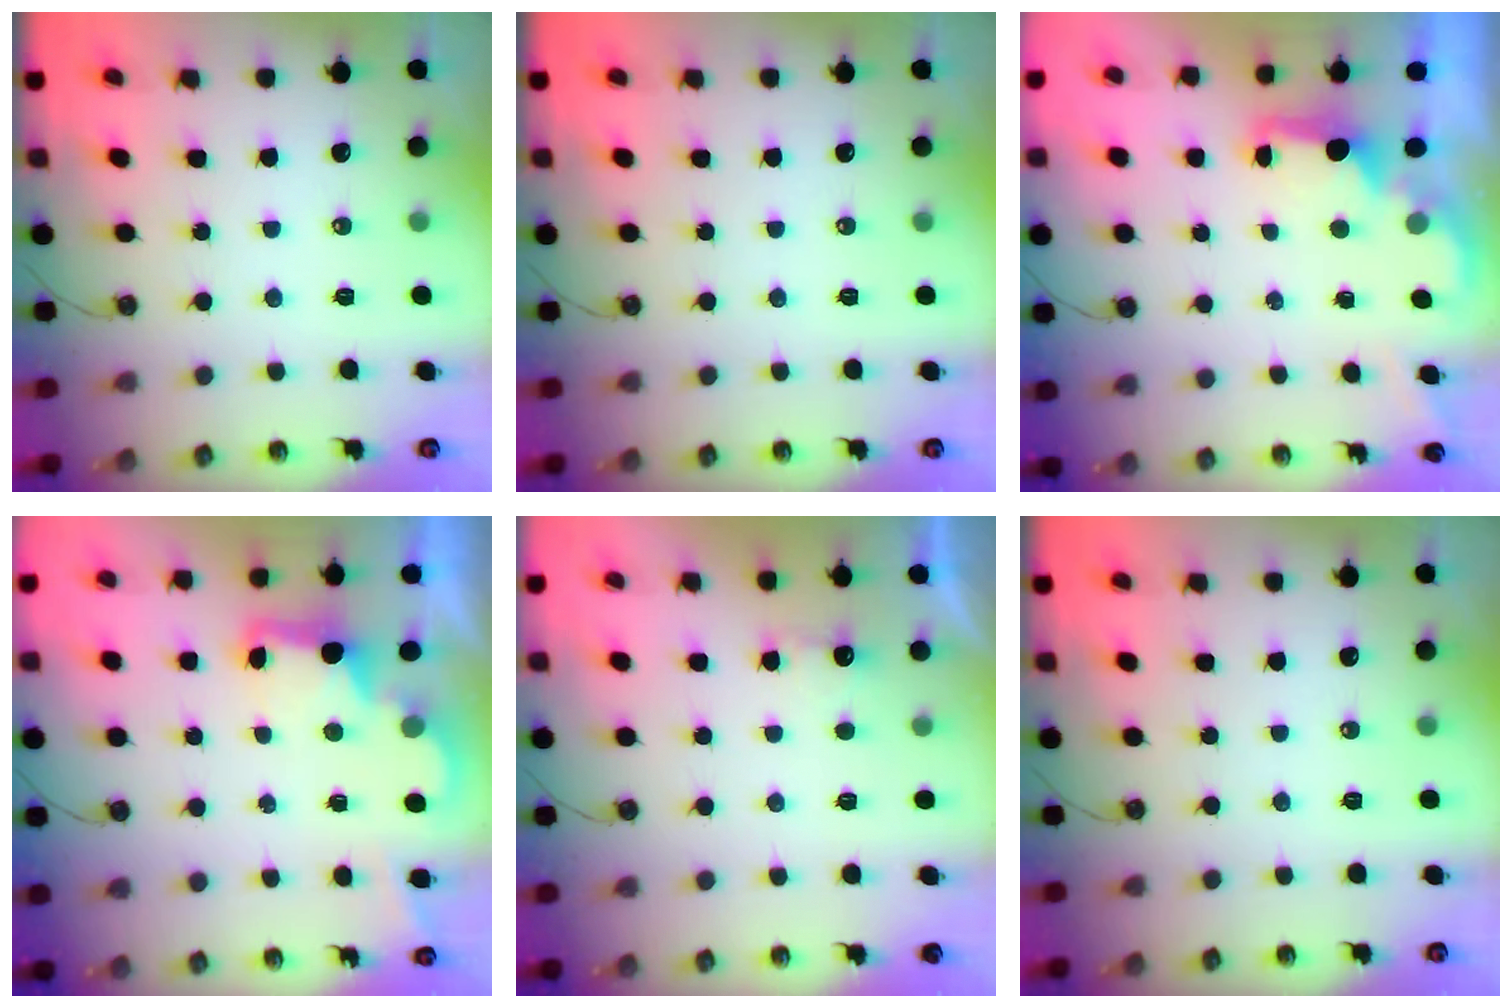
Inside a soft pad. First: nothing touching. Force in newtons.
{"total": 0.0}
{"total": 1.9, "press": 1.7, "slide": 0.7}
{"total": 3.0, "press": 2.9, "slide": 0.6}
{"total": 2.1, "press": 1.9, "slide": 0.9}
{"total": 0.0}